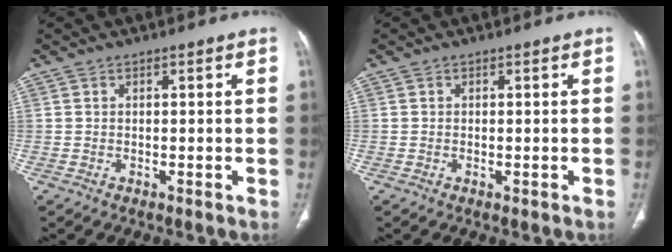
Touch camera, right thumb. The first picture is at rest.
{"total": 0.0}